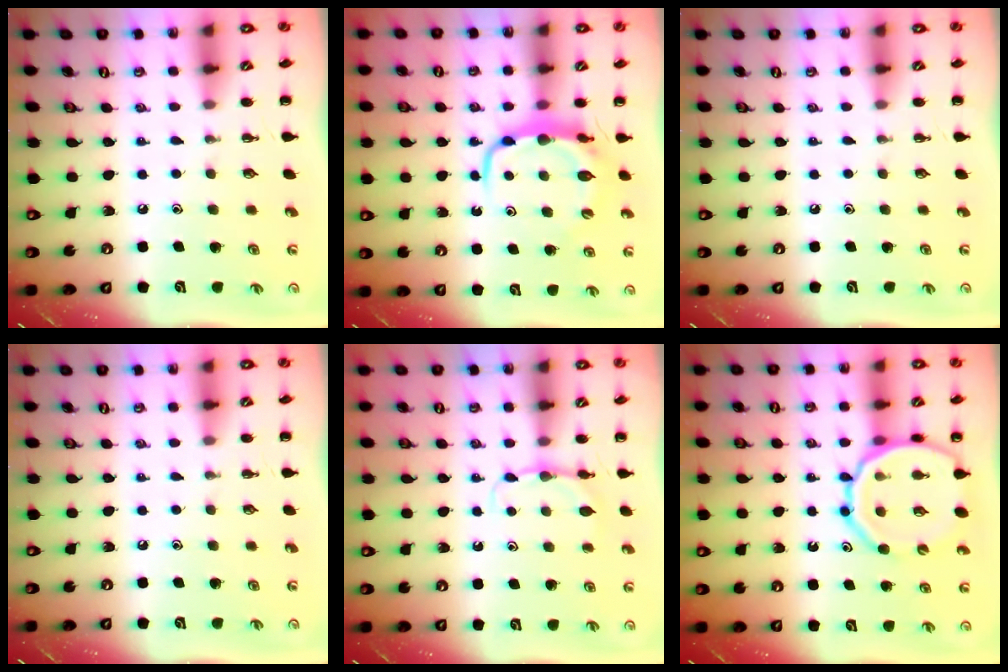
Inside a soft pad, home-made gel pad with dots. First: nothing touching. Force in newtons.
{"total": 6.6, "press": 6.5, "slide": 1.0}
{"total": 0.0}
{"total": 0.0}
{"total": 4.6, "press": 4.3, "slide": 1.5}
{"total": 15.4, "press": 15.1, "slide": 3.0}